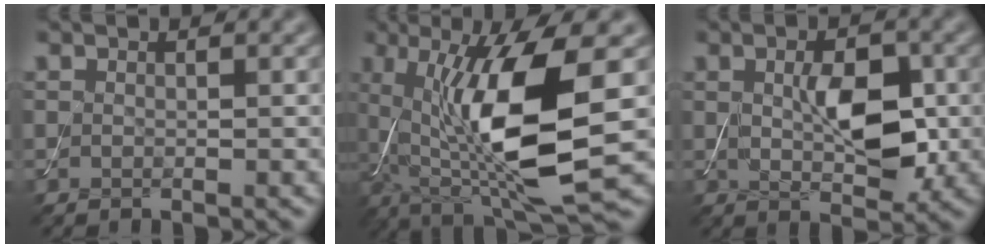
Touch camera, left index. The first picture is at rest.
{"total": 12.1, "force": [0.4, 3.1, 11.7], "torque": [-0.201, -0.015, 0.018]}
{"total": 5.0, "force": [0.4, 2.6, 4.3], "torque": [-0.081, -0.001, 0.012]}